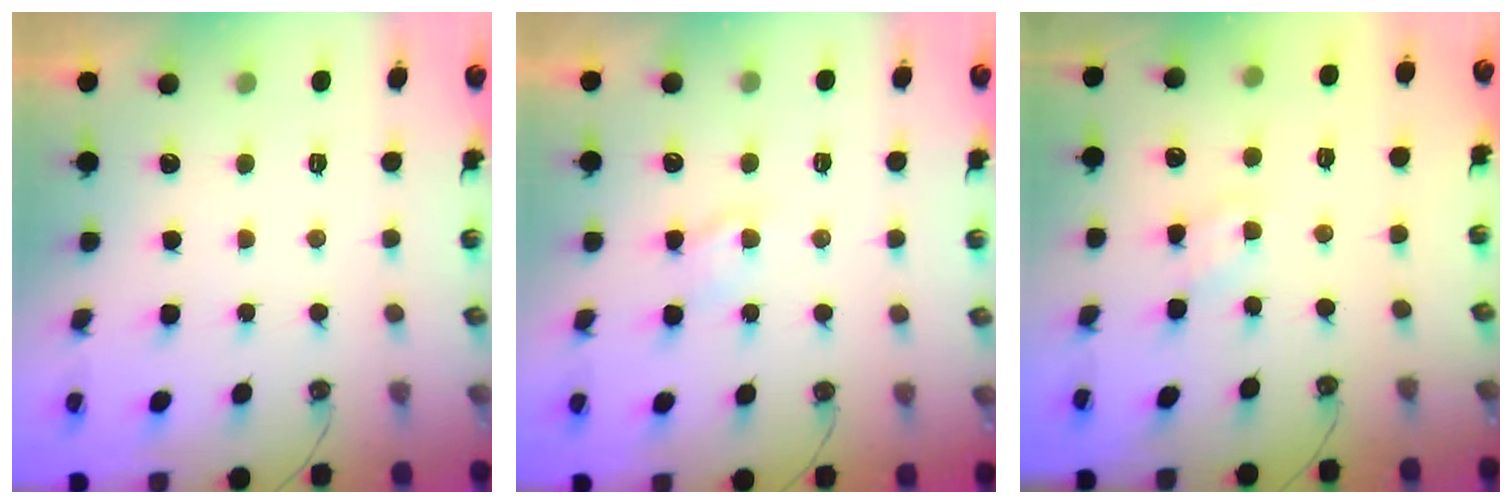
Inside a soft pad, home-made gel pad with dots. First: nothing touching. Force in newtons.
{"total": 3.7, "press": 3.7, "slide": 0.5}
{"total": 2.6, "press": 2.6, "slide": 0.4}